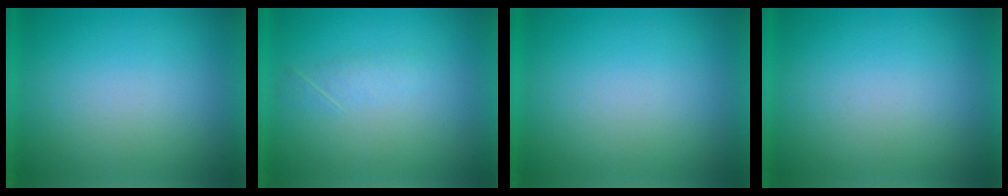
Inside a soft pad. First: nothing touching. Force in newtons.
{"total": 1.7}
{"total": 0.0}
{"total": 0.0}